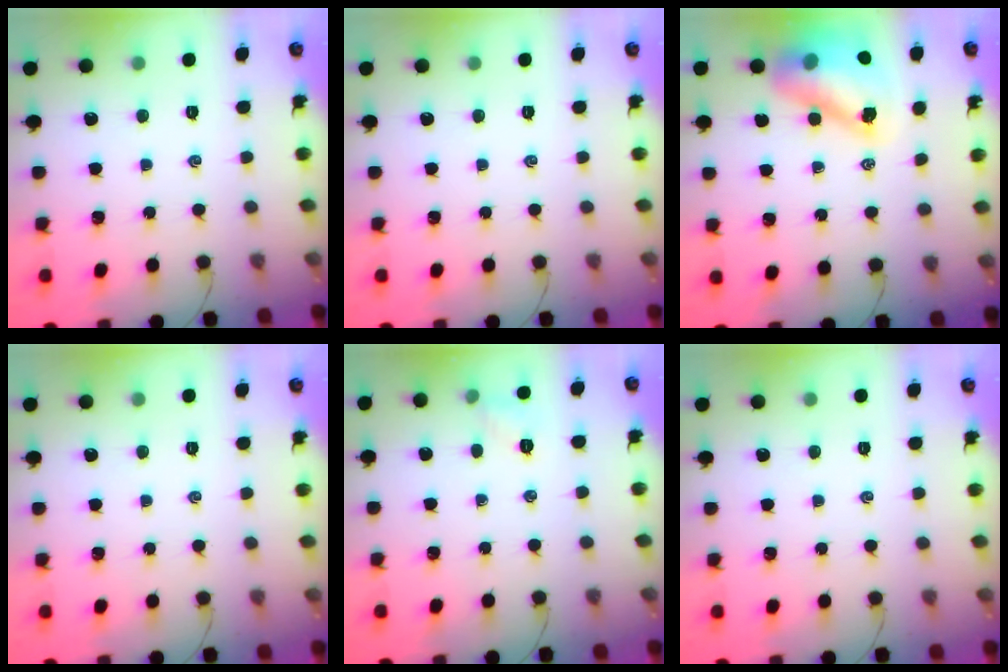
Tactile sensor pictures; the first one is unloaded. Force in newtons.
{"total": 0.0}
{"total": 14.0, "press": 13.4, "slide": 3.9}
{"total": 0.0}
{"total": 5.7, "press": 5.5, "slide": 1.4}
{"total": 0.0}